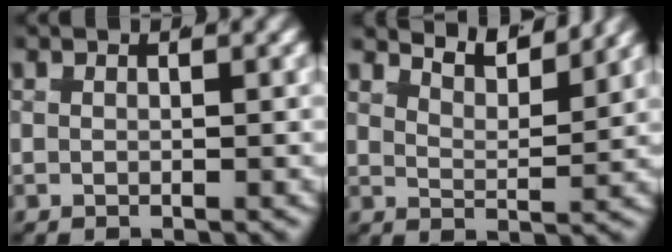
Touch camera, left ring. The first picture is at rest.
{"total": 6.0, "force": [4.8, 2.4, 2.6], "torque": [-0.045, 0.013, 0.061]}